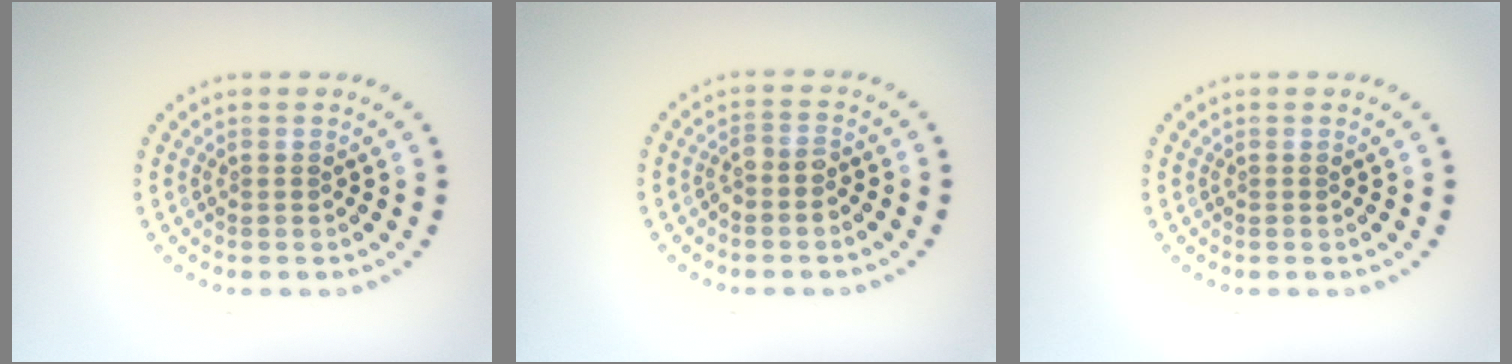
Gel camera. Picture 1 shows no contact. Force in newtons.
{"total": 1.7, "press": 1.5, "slide": 0.8}
{"total": 0.0}